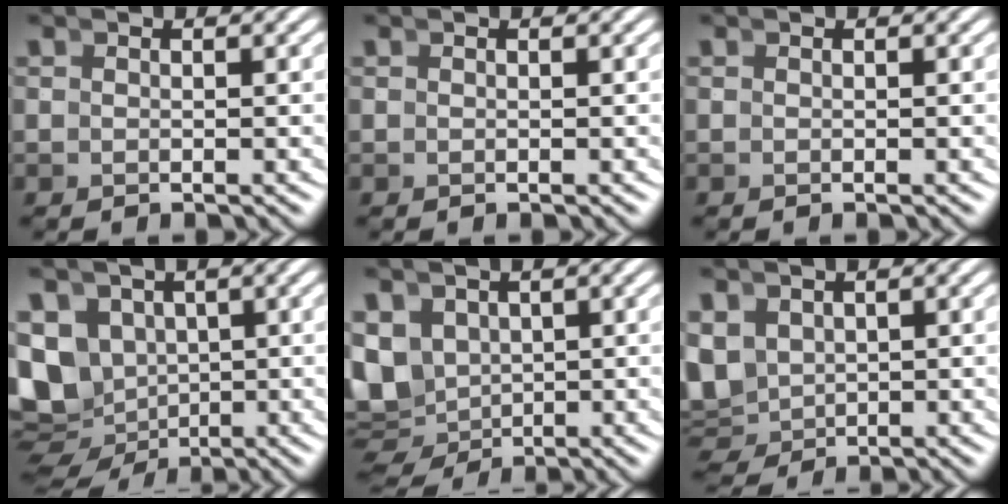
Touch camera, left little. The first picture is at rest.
{"total": 0.0}
{"total": 0.0}
{"total": 10.5, "force": [-2.6, 9.2, 4.2], "torque": [-0.108, -0.054, -0.029]}
{"total": 6.6, "force": [-0.3, 5.9, 2.9], "torque": [-0.085, -0.037, 0.010]}
{"total": 5.3, "force": [0.1, 4.8, 2.3], "torque": [-0.080, -0.030, 0.018]}